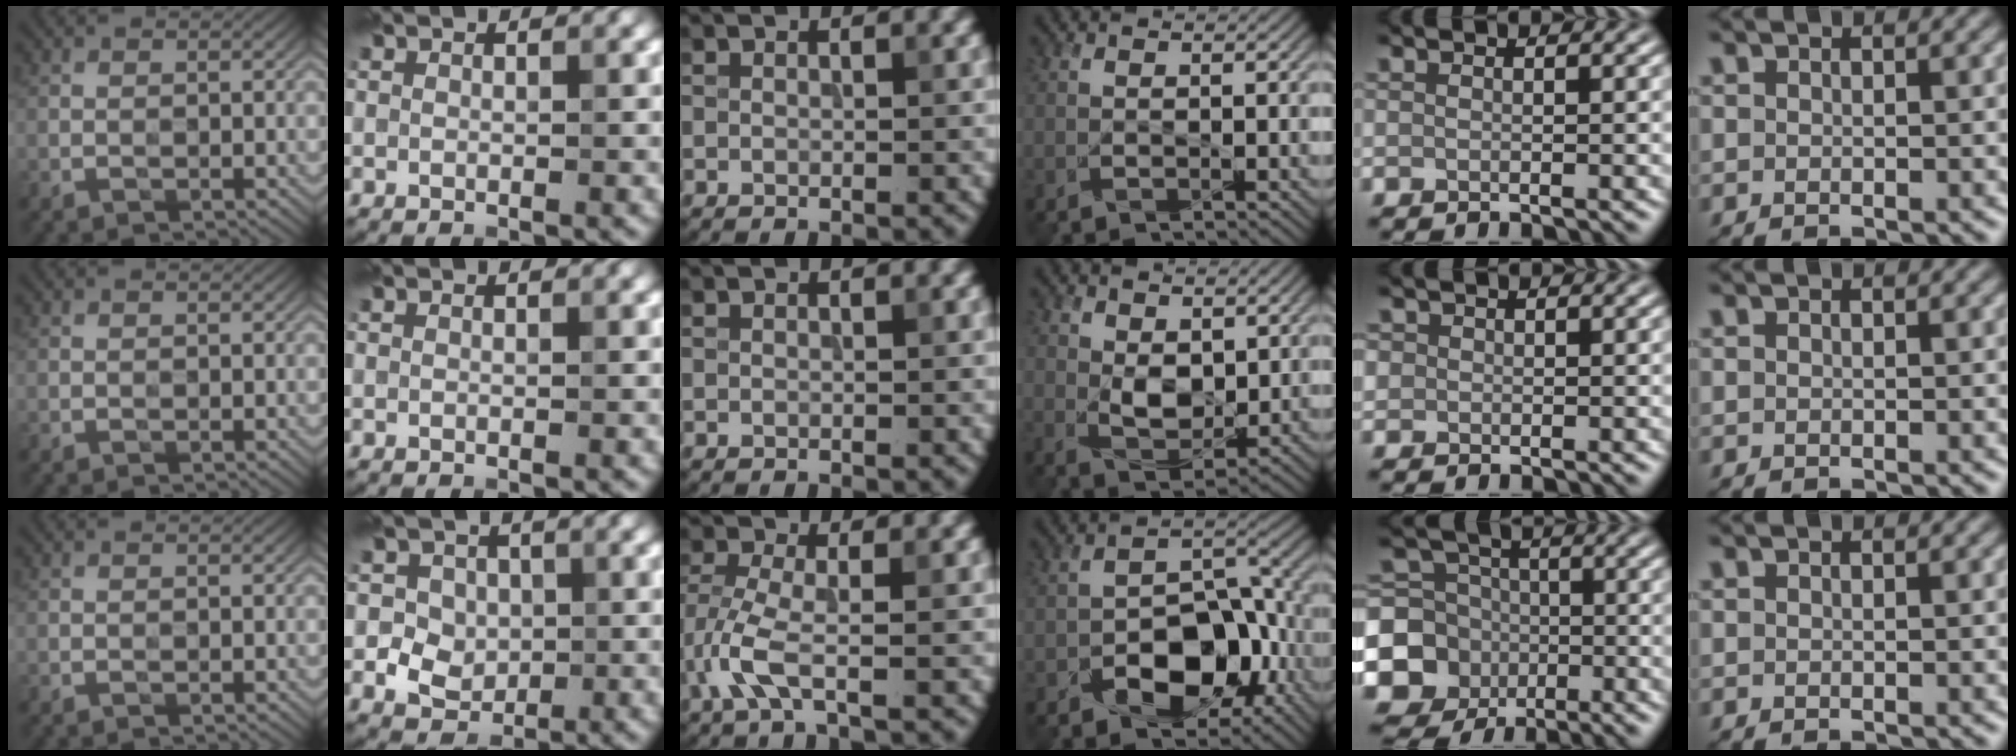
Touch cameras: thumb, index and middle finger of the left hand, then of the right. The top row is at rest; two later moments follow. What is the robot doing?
{"motion": "wipe", "object": "compact mirror"}